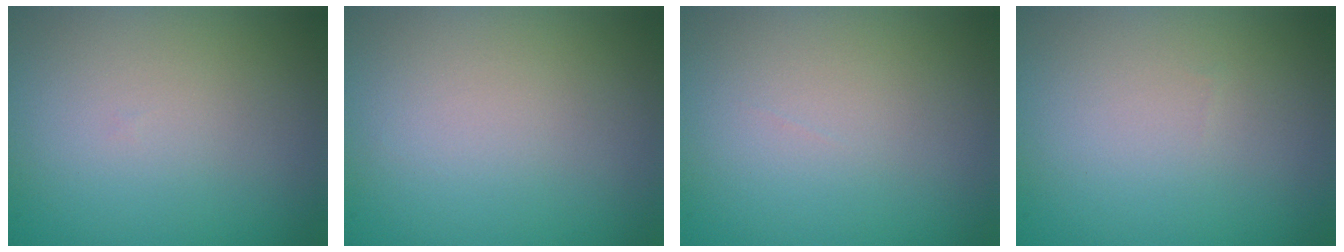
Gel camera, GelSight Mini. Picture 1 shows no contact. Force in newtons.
{"total": 0.0}
{"total": 0.0}
{"total": 0.0}